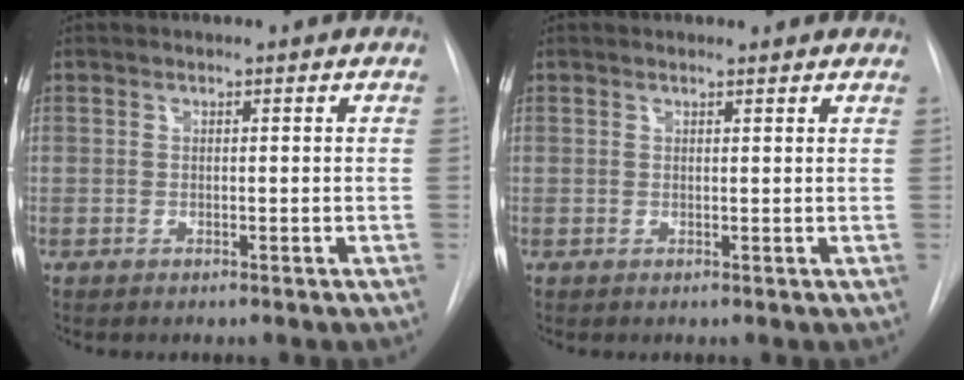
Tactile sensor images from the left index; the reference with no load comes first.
{"total": 2.1, "force": [1.8, 0.5, 0.8], "torque": [-0.016, 0.014, 0.018]}